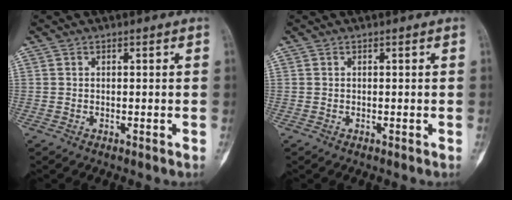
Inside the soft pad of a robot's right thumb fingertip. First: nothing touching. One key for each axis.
{"total": 0.0}